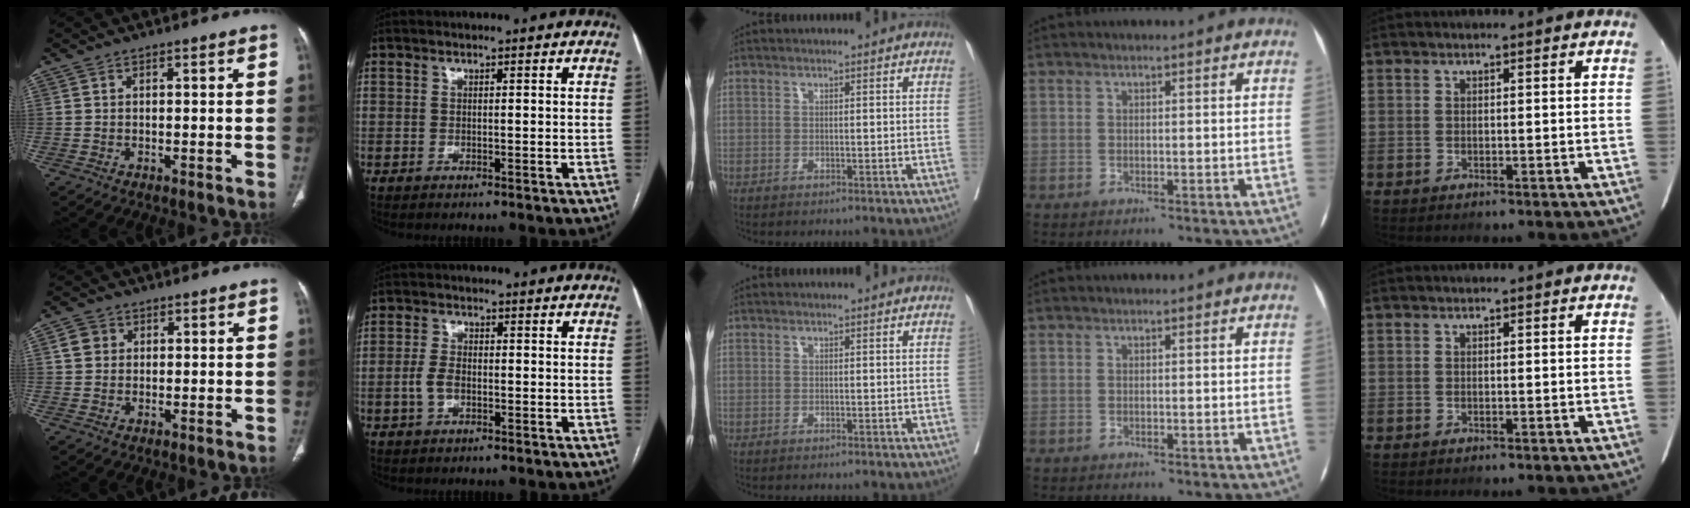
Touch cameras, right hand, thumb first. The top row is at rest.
{"thumb": {"total": 3.4, "force": [0.9, 3.0, 1.3], "torque": [-0.008, 0.004, 0.014]}, "index": {"total": 3.5, "force": [-0.9, 2.0, 2.8], "torque": [-0.064, 0.008, -0.016]}}